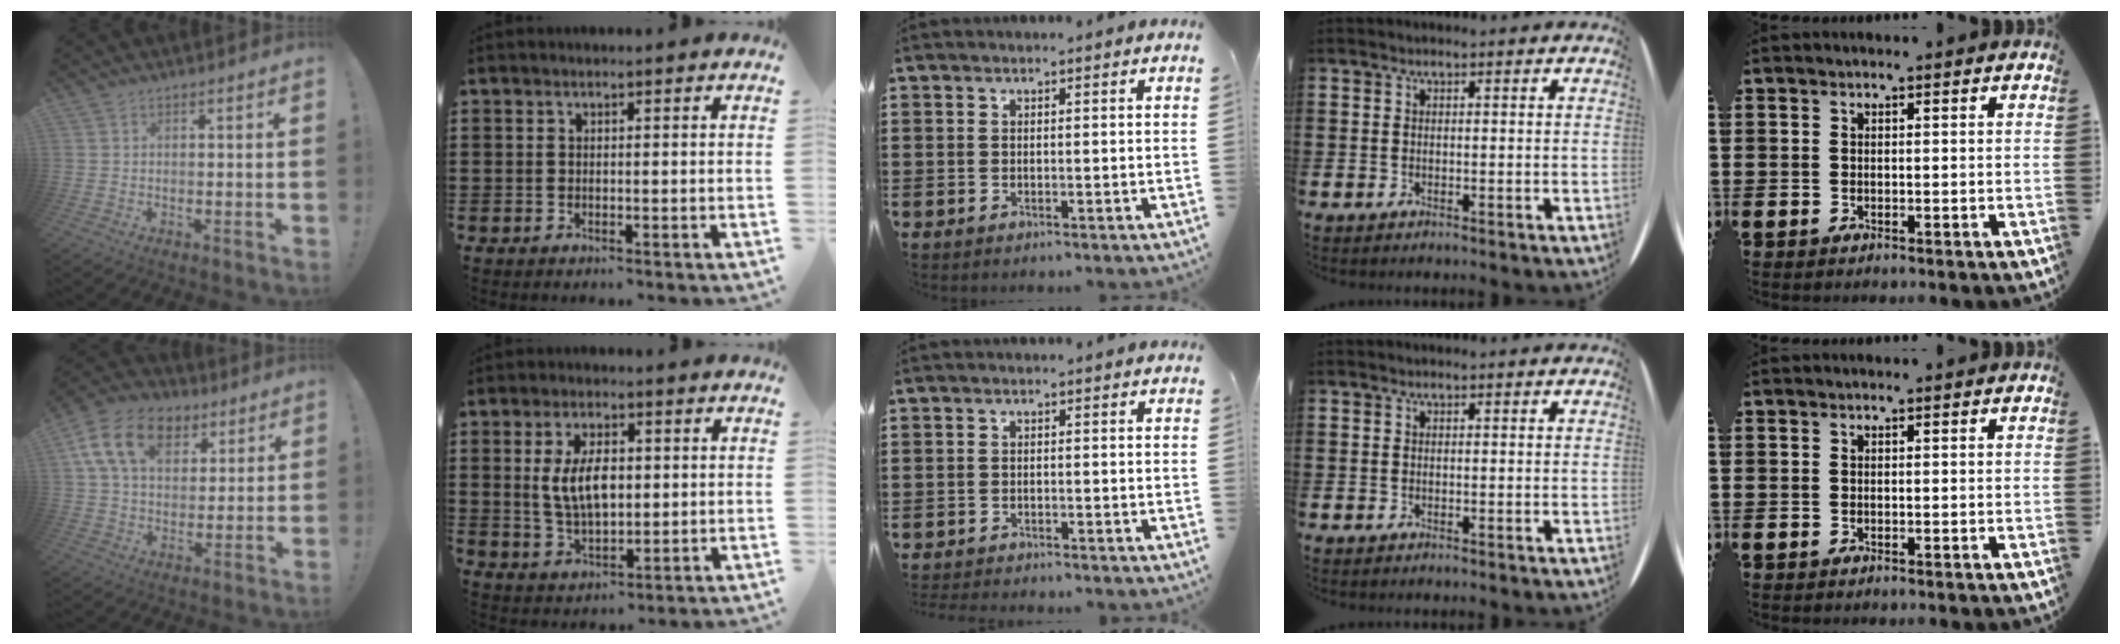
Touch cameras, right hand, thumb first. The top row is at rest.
{"thumb": {"total": 16.3, "force": [6.8, 11.2, 9.7], "torque": [-0.156, -0.016, 0.129]}, "index": {"total": 7.3, "force": [0.9, 3.6, 6.3], "torque": [-0.131, 0.002, 0.008]}, "middle": {"total": 1.3, "force": [-1.3, 0.0, 0.0], "torque": [-0.004, 0.000, -0.027]}}